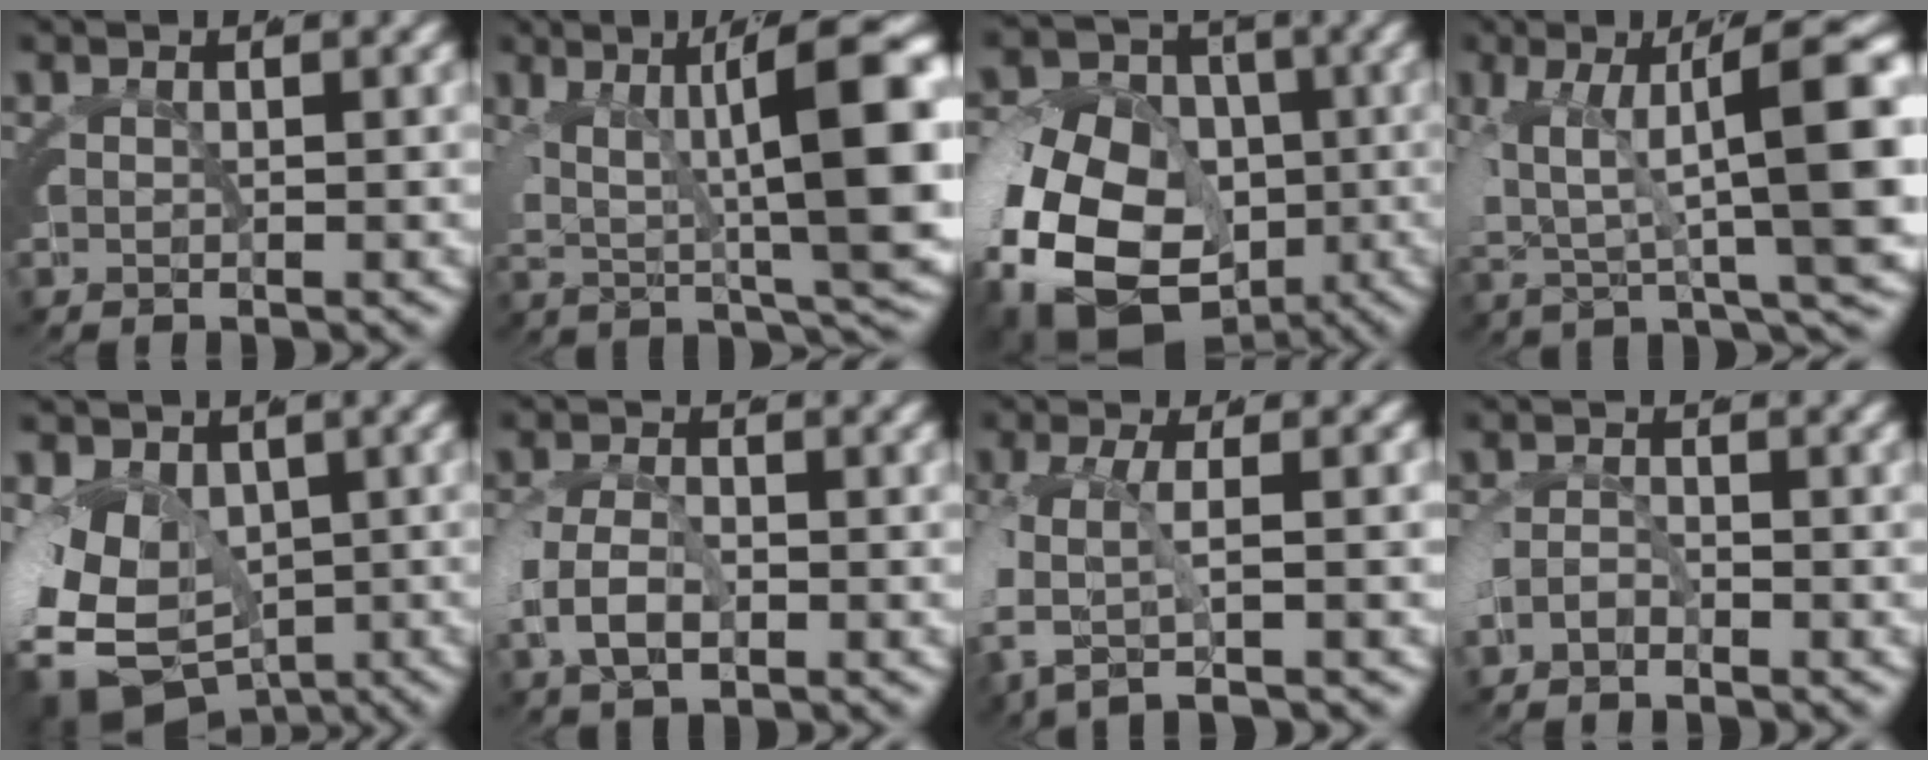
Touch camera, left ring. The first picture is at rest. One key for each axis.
{"total": 11.7, "fx": 1.4, "fy": 4.8, "fz": 10.5, "tx": -0.136, "ty": 0.000, "tz": 0.027}
{"total": 16.3, "fx": -6.2, "fy": 13.5, "fz": 6.6, "tx": -0.164, "ty": -0.072, "tz": -0.097}
{"total": 11.0, "fx": 0.0, "fy": 5.0, "fz": 9.8, "tx": -0.134, "ty": -0.002, "tz": 0.007}
{"total": 10.8, "fx": -4.2, "fy": 8.5, "fz": 5.1, "tx": -0.118, "ty": -0.058, "tz": -0.051}
{"total": 3.7, "fx": -1.4, "fy": 3.0, "fz": 1.7, "tx": -0.052, "ty": -0.008, "tz": -0.022}
{"total": 2.5, "fx": -1.3, "fy": 1.0, "fz": 1.9, "tx": -0.058, "ty": -0.010, "tz": -0.017}
{"total": 2.5, "fx": -1.8, "fy": 1.8, "fz": 0.0, "tx": -0.023, "ty": -0.009, "tz": -0.033}